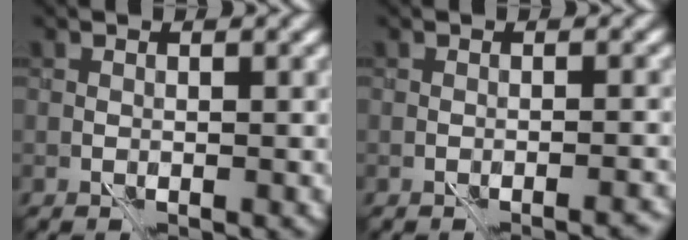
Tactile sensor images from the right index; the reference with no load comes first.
{"total": 1.9, "force": [-1.7, 0.3, 0.8], "torque": [-0.006, -0.002, -0.022]}